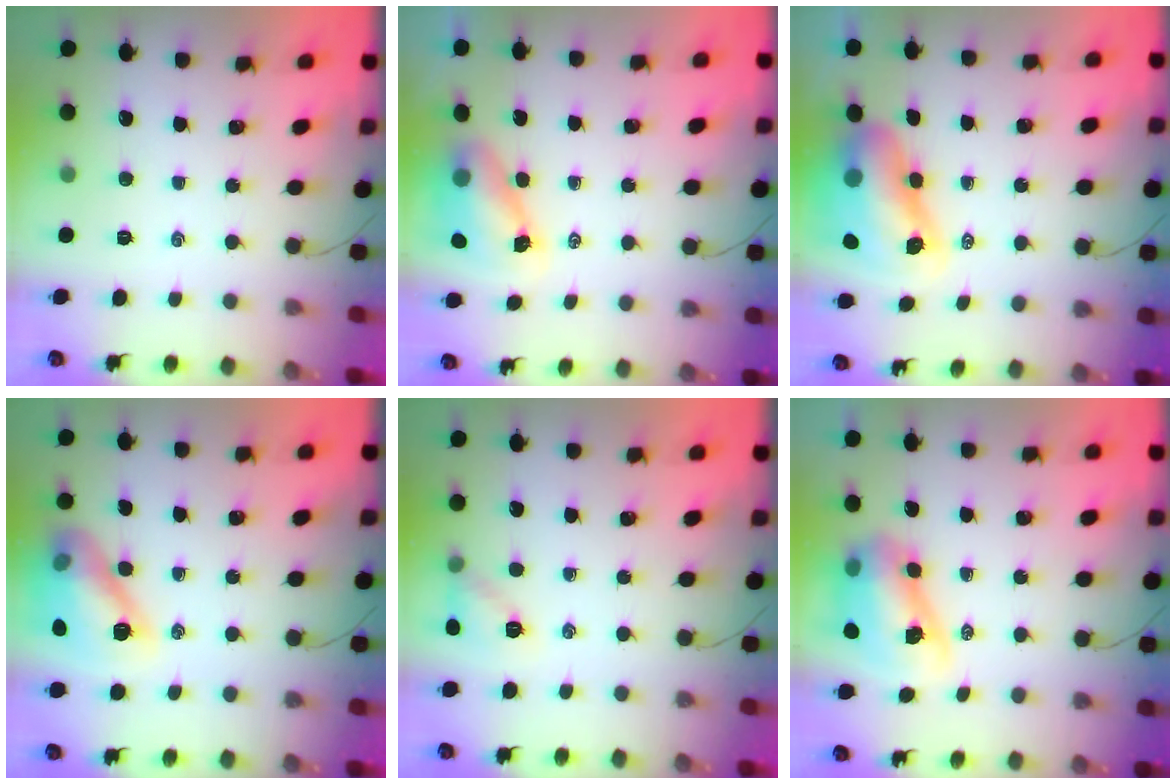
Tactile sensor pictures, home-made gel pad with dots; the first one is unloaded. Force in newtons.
{"total": 7.3, "press": 7.2, "slide": 1.2}
{"total": 13.3, "press": 12.8, "slide": 3.7}
{"total": 14.7, "press": 14.6, "slide": 1.4}
{"total": 8.0, "press": 7.9, "slide": 0.9}
{"total": 10.7, "press": 10.3, "slide": 2.8}